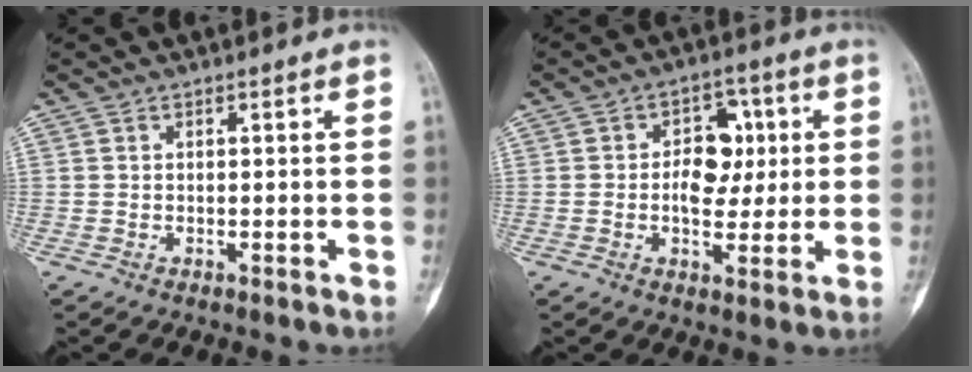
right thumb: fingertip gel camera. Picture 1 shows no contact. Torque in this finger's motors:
{"motor_torque": [-0.10, 1.33, 0.10, -0.41, 0.08]}